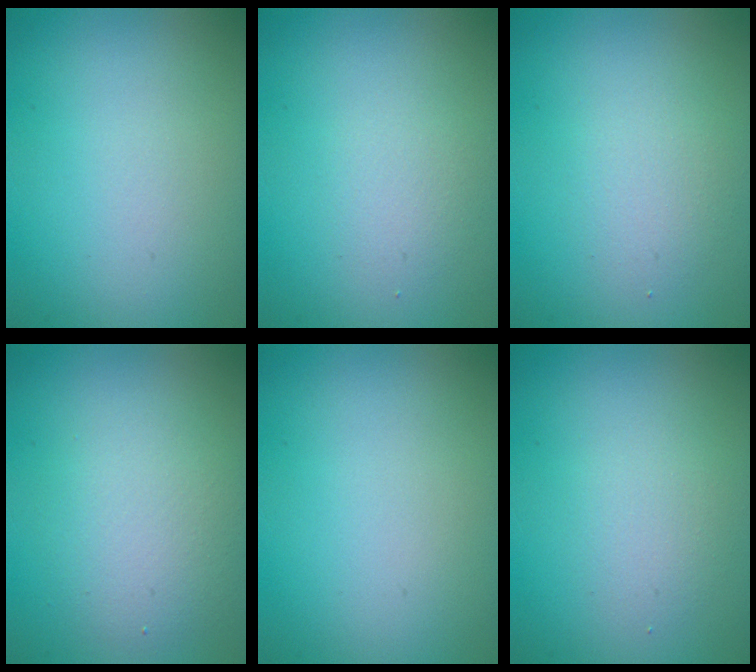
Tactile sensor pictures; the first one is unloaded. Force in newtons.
{"total": 1.3, "press": 1.3, "slide": 0.1}
{"total": 1.9, "press": 1.9, "slide": 0.2}
{"total": 3.6, "press": 3.6, "slide": 0.4}
{"total": 0.0}
{"total": 1.7, "press": 1.6, "slide": 0.1}